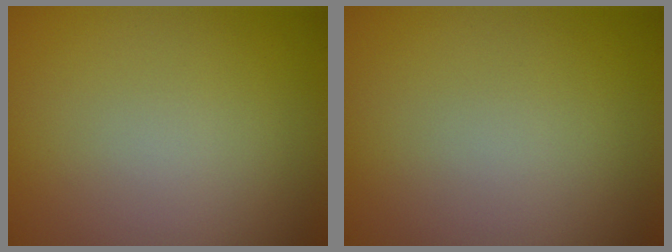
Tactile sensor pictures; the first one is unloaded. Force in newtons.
{"total": 0.0}